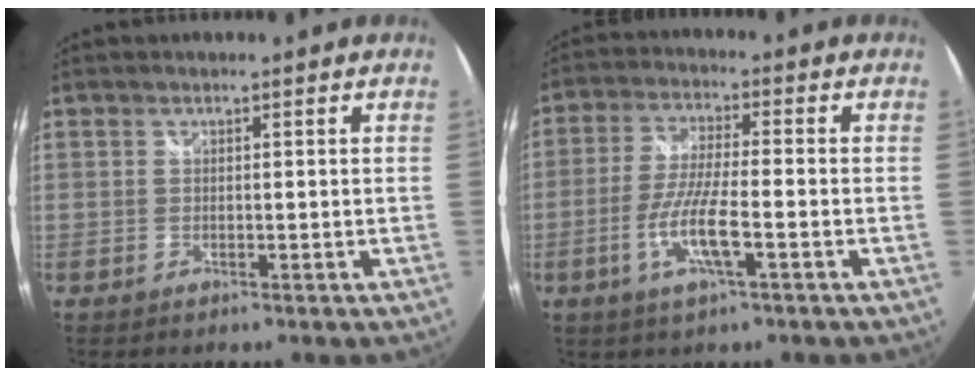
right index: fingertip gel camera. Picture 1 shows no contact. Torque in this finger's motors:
{"motor_torque": [0.21, -0.19, 0.52, 0.11]}